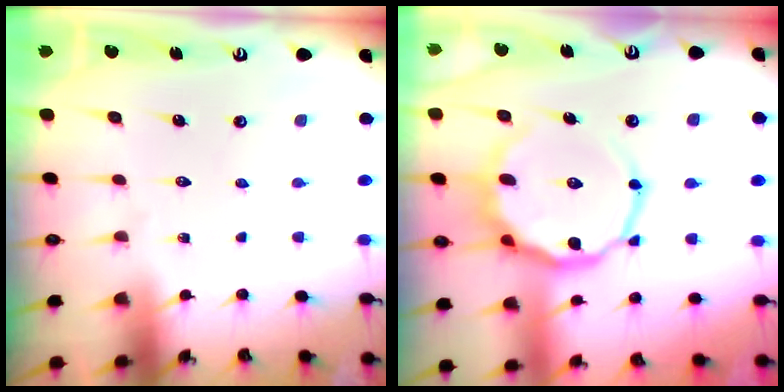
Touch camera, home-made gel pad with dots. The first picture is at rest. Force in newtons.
{"total": 13.0, "press": 12.9, "slide": 1.7}